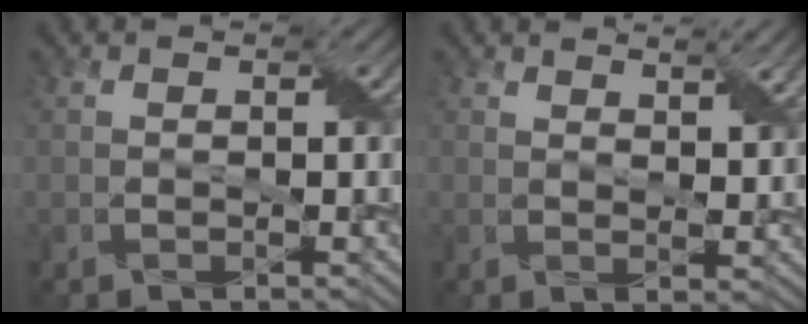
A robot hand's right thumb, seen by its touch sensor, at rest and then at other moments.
{"total": 2.9, "force": [2.4, -0.1, 1.5], "torque": [-0.028, -0.004, 0.050]}